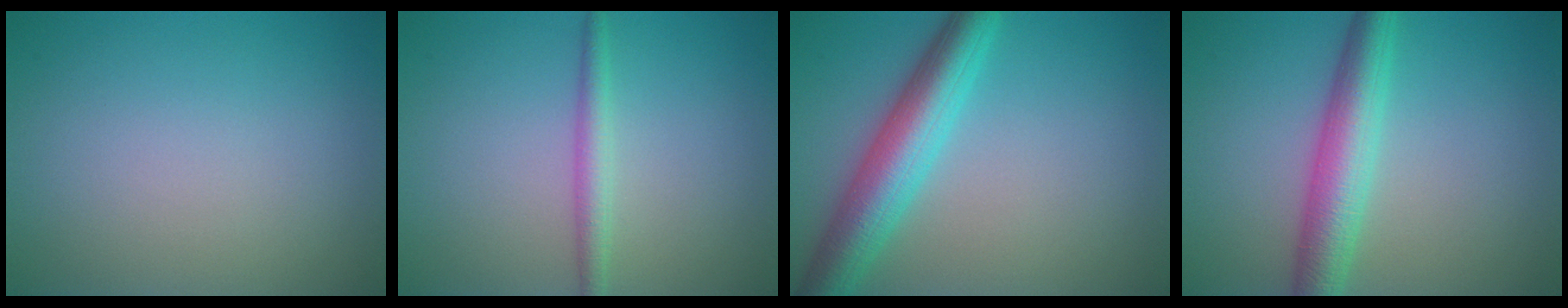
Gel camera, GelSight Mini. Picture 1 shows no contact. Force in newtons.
{"total": 2.0, "press": 2.0, "slide": 0.0}
{"total": 6.5, "press": 6.5, "slide": 0.2}
{"total": 5.2, "press": 5.2, "slide": 0.0}